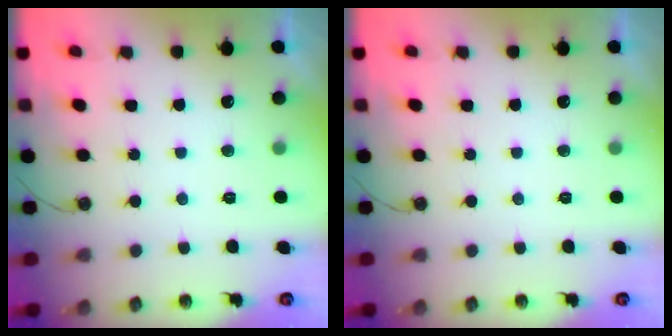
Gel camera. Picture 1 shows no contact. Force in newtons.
{"total": 0.0}